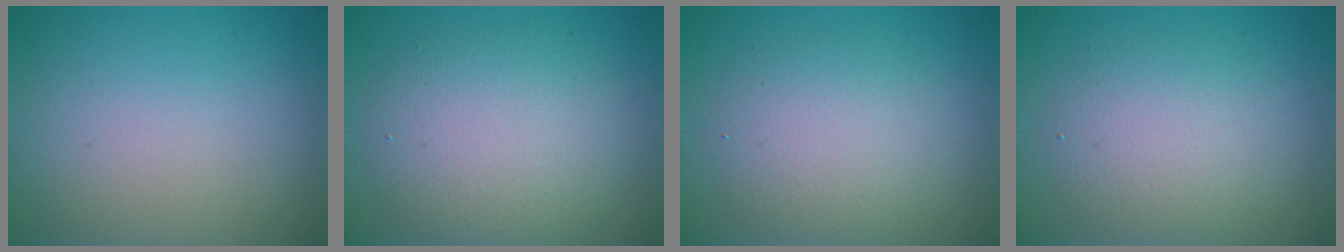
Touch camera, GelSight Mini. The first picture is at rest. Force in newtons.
{"total": 6.1, "press": 6.1, "slide": 0.2}
{"total": 4.5, "press": 4.4, "slide": 0.4}
{"total": 4.2, "press": 4.2, "slide": 0.3}